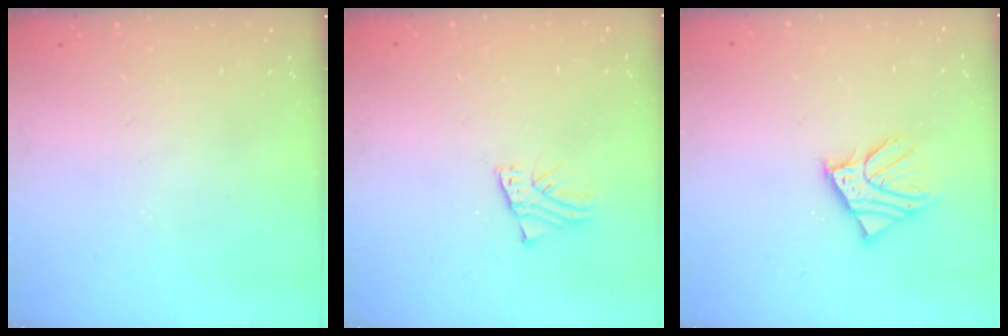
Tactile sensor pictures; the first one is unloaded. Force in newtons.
{"total": 1.6, "press": 1.6, "slide": 0.2}
{"total": 7.8, "press": 7.7, "slide": 1.1}